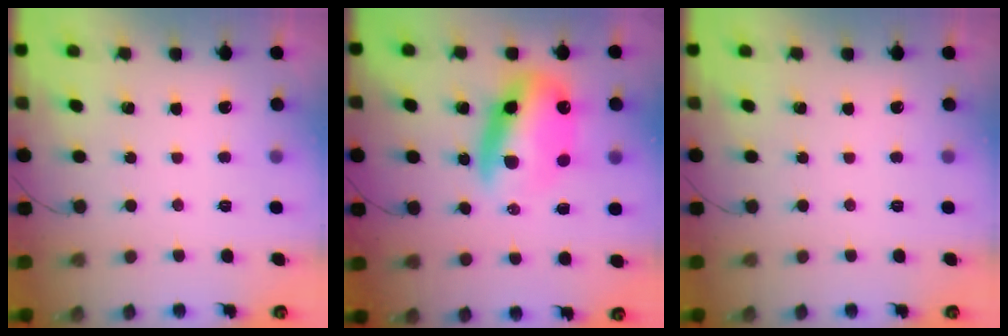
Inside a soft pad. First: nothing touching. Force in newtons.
{"total": 13.4, "press": 12.9, "slide": 3.7}
{"total": 0.0}